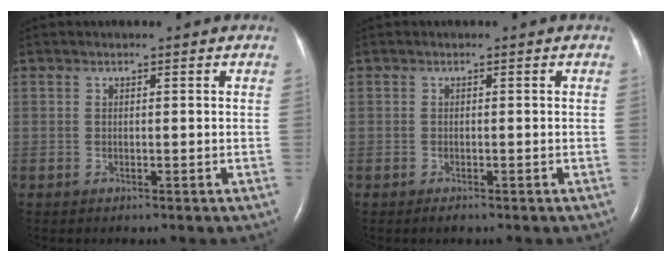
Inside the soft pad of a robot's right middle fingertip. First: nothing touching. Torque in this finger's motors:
{"motor_torque": [0.41, -0.18, -0.03, -0.01]}